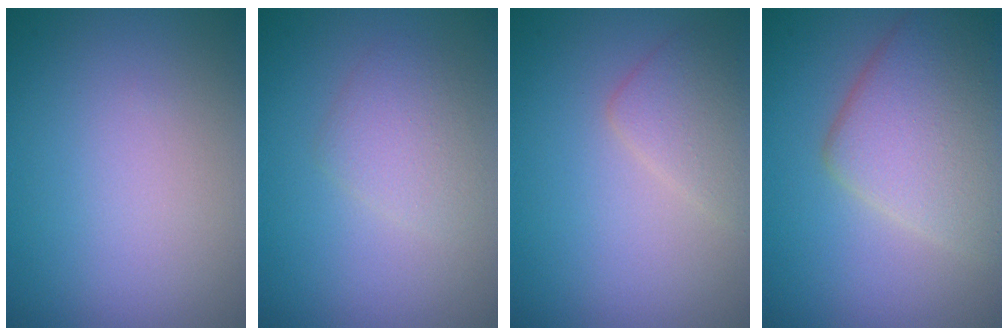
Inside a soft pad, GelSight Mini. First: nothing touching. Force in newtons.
{"total": 2.2, "press": 2.2, "slide": 0.1}
{"total": 2.2, "press": 2.2, "slide": 0.1}
{"total": 6.6, "press": 6.6, "slide": 0.3}